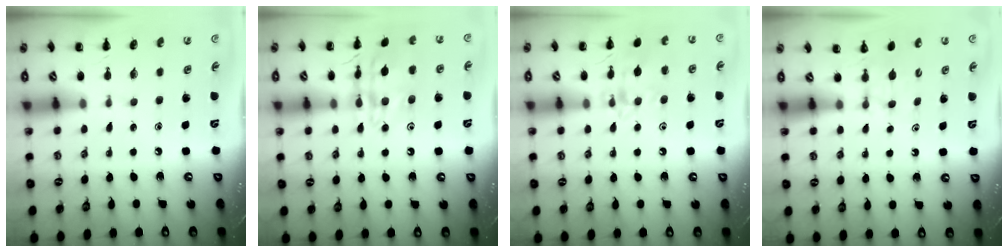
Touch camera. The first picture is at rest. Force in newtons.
{"total": 15.2, "press": 15.2, "slide": 0.8}
{"total": 12.2, "press": 12.2, "slide": 0.6}
{"total": 2.6, "press": 2.4, "slide": 1.0}